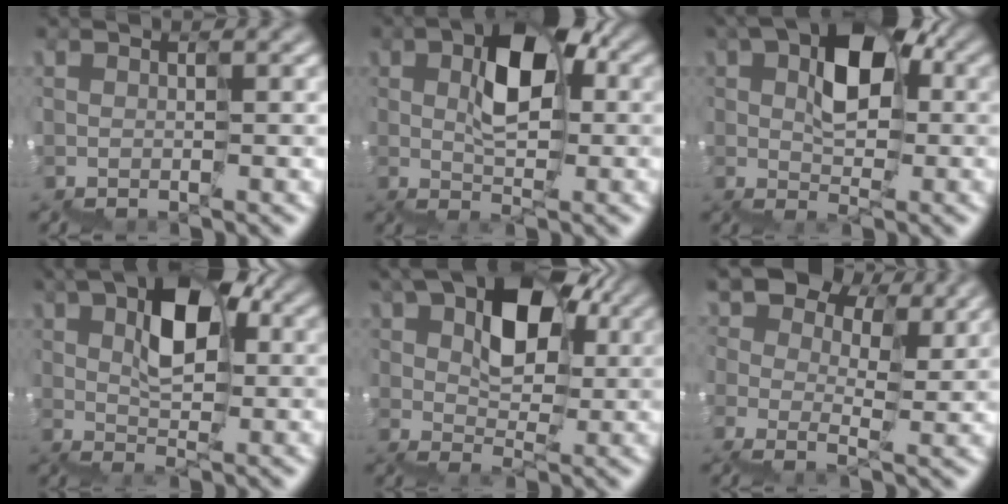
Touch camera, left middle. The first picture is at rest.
{"total": 5.7, "force": [1.9, 2.7, 4.6], "torque": [-0.083, 0.027, 0.028]}
{"total": 7.1, "force": [2.2, 3.9, 5.5], "torque": [-0.082, 0.032, 0.028]}
{"total": 6.4, "force": [2.4, 3.1, 5.0], "torque": [-0.082, 0.034, 0.034]}
{"total": 7.3, "force": [3.2, 4.5, 4.7], "torque": [-0.062, 0.033, 0.039]}
{"total": 8.2, "force": [5.3, 4.8, 4.1], "torque": [-0.064, 0.031, 0.070]}